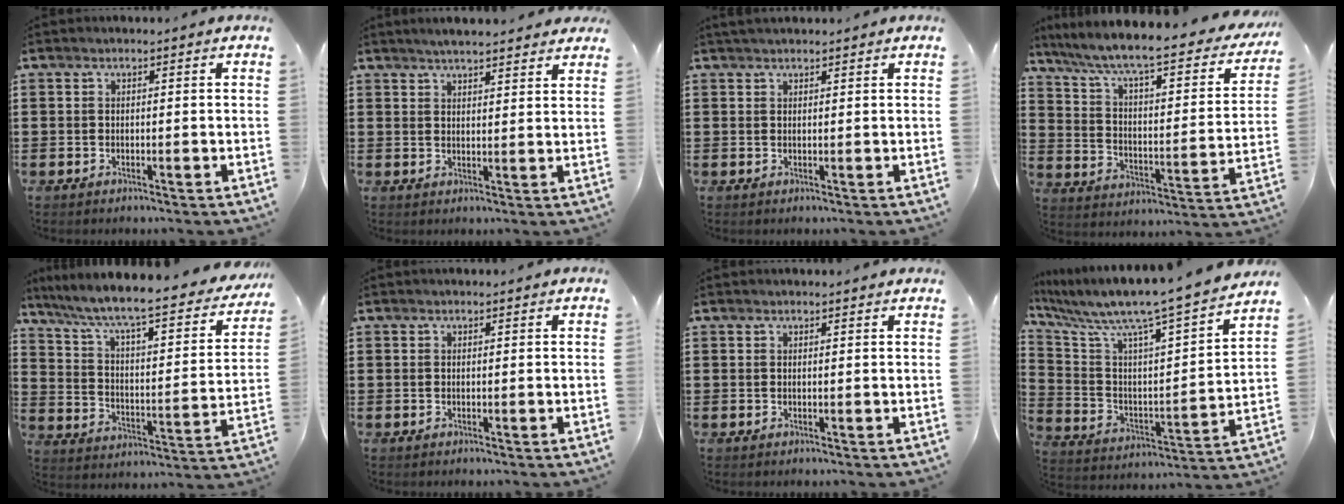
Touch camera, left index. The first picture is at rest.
{"total": 3.5, "force": [3.3, 0.1, 0.9], "torque": [-0.027, -0.005, 0.060]}
{"total": 1.3, "force": [1.2, 0.2, 0.4], "torque": [-0.010, 0.002, 0.023]}
{"total": 7.5, "force": [5.9, 0.5, 4.7], "torque": [-0.114, -0.050, 0.091]}
{"total": 7.1, "force": [5.6, 0.5, 4.4], "torque": [-0.108, -0.052, 0.084]}
{"total": 0.0}
{"total": 0.7, "force": [0.7, 0.0, 0.2], "torque": [-0.006, -0.001, 0.015]}
{"total": 8.8, "force": [7.6, -0.3, 4.4], "torque": [-0.119, -0.072, 0.117]}